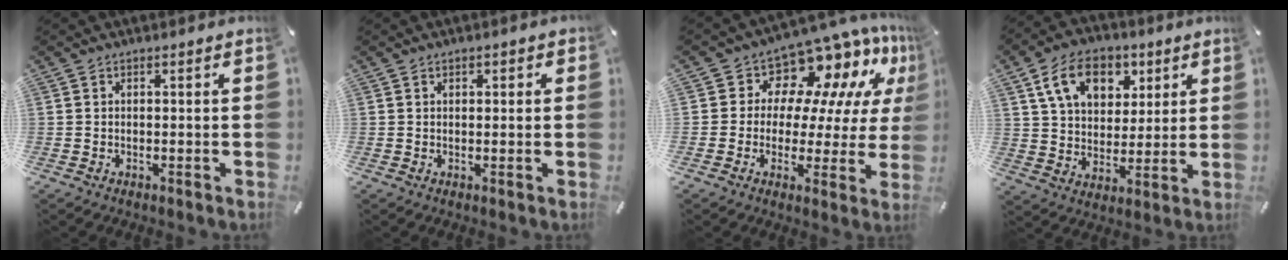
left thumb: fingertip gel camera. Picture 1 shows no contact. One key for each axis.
{"total": 0.9, "fx": 0.2, "fy": 0.6, "fz": 0.6, "tx": -0.011, "ty": 0.006, "tz": 0.002}
{"total": 11.7, "fx": 8.6, "fy": 7.0, "fz": 3.6, "tx": -0.059, "ty": -0.085, "tz": 0.145}
{"total": 13.0, "fx": 6.4, "fy": 9.4, "fz": 6.3, "tx": -0.107, "ty": -0.012, "tz": 0.118}